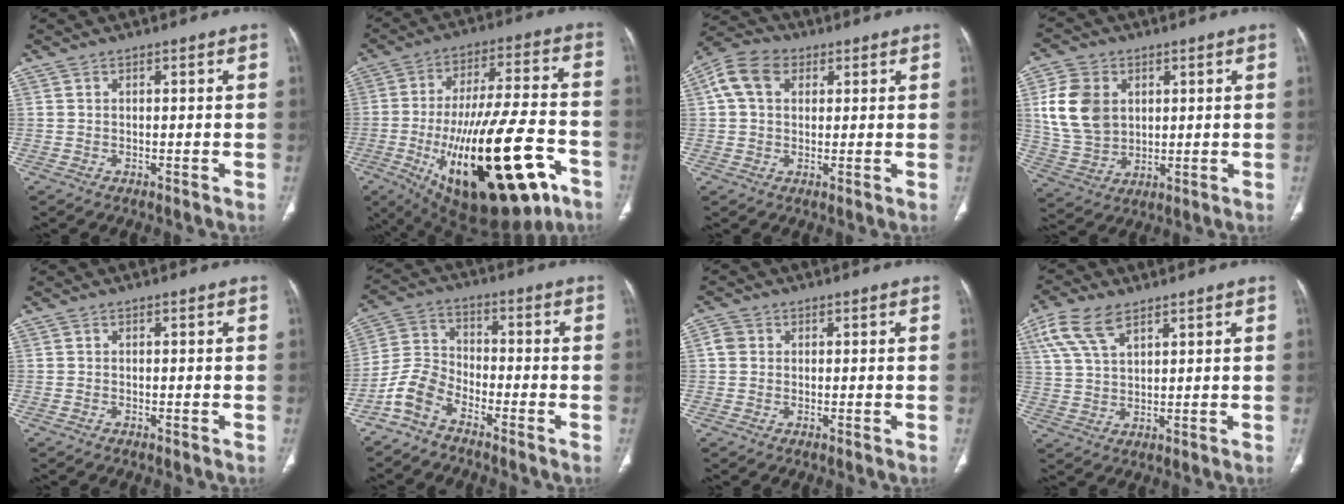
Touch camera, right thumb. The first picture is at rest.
{"total": 30.9, "force": [-11.8, 11.8, 26.1], "torque": [-0.406, 0.031, -0.164]}
{"total": 8.3, "force": [2.5, 6.0, 5.0], "torque": [-0.093, 0.017, 0.040]}
{"total": 12.2, "force": [2.9, 9.2, 7.4], "torque": [-0.126, -0.009, 0.063]}
{"total": 0.0}
{"total": 6.9, "force": [-5.1, 3.2, 3.3], "torque": [-0.075, 0.038, -0.116]}
{"total": 2.4, "force": [0.3, 2.2, 0.9], "torque": [-0.010, 0.006, 0.004]}
{"total": 8.5, "force": [4.8, 4.1, 5.7], "torque": [-0.123, -0.001, 0.100]}